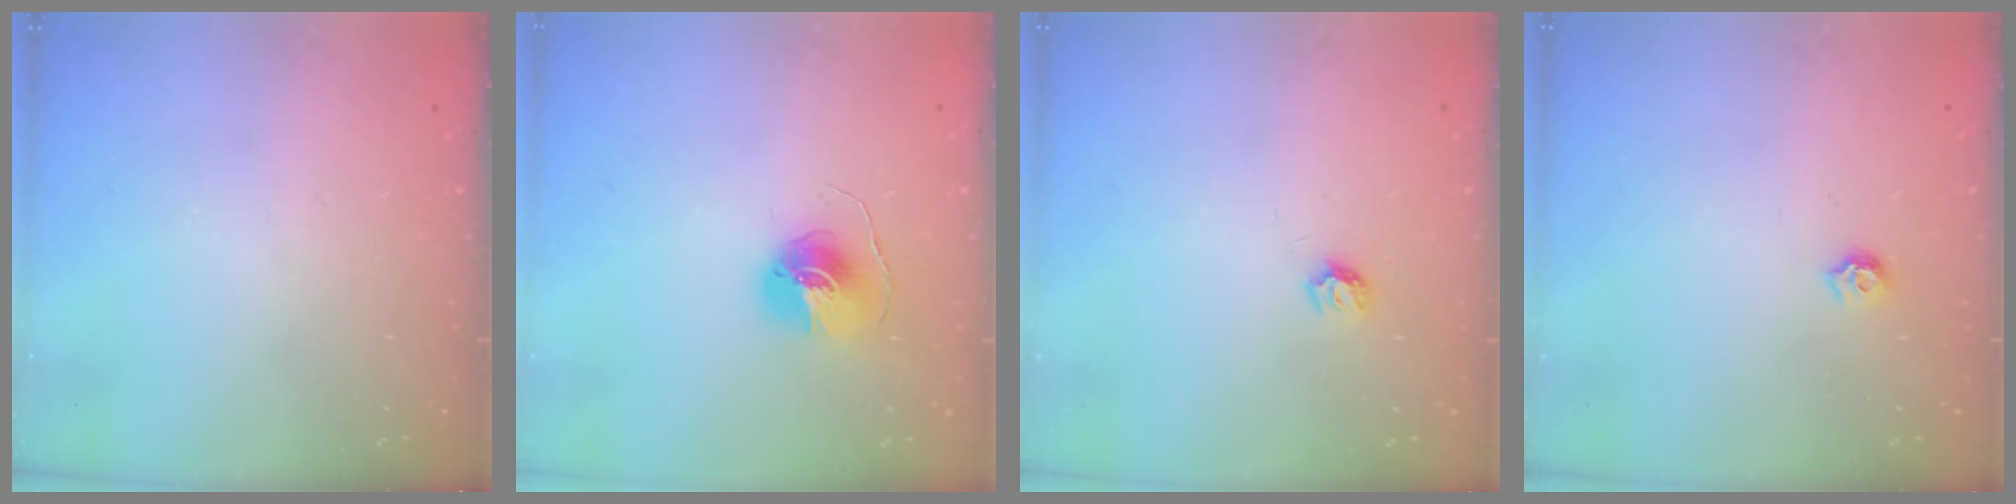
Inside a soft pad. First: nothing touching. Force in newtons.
{"total": 7.8, "press": 7.8, "slide": 0.1}
{"total": 5.5, "press": 5.4, "slide": 0.6}
{"total": 5.8, "press": 5.7, "slide": 0.8}